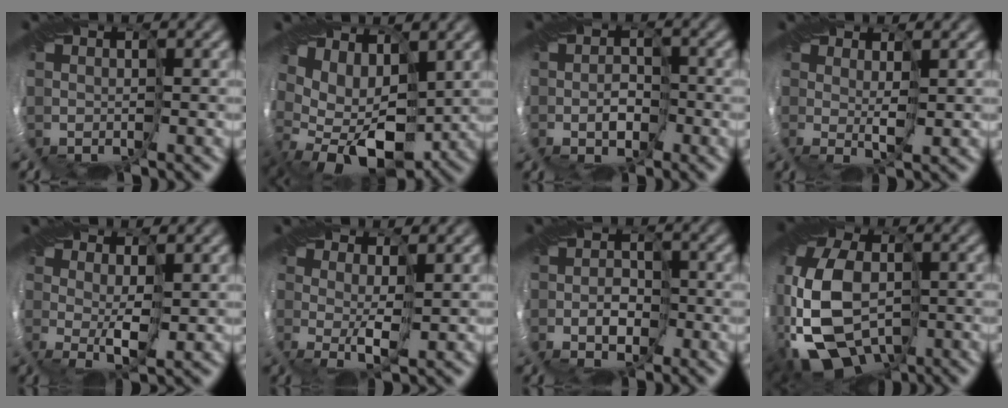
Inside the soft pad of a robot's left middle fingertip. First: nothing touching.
{"total": 8.6, "force": [0.4, 5.4, 6.7], "torque": [-0.139, -0.019, 0.013]}
{"total": 1.9, "force": [-1.3, 1.2, 0.7], "torque": [0.005, 0.000, -0.021]}
{"total": 1.8, "force": [1.2, -1.3, -0.2], "torque": [0.000, -0.003, 0.025]}
{"total": 1.5, "force": [1.1, -1.0, 0.5], "torque": [-0.013, -0.003, 0.021]}
{"total": 1.8, "force": [1.0, -1.4, 0.2], "torque": [-0.007, -0.005, 0.021]}
{"total": 1.9, "force": [-1.1, 1.5, 0.6], "torque": [0.011, 0.002, -0.021]}
{"total": 12.2, "force": [-4.4, 7.5, 8.6], "torque": [-0.194, -0.038, -0.065]}